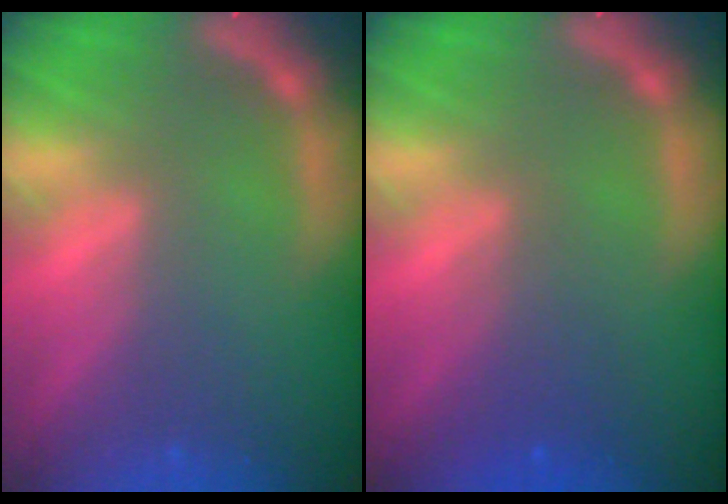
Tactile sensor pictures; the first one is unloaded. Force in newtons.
{"total": 2.5}